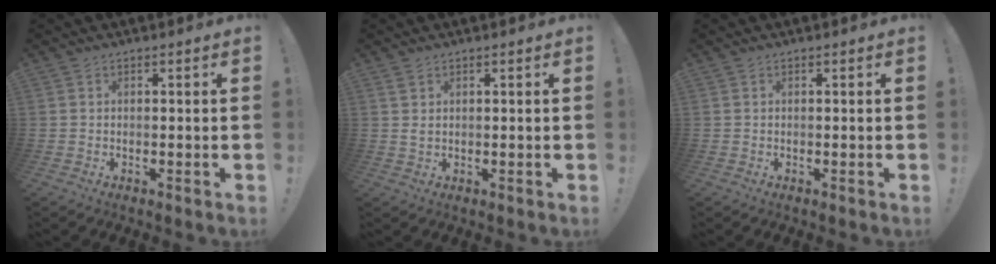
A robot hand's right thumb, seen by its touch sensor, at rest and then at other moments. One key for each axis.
{"total": 1.6, "fx": 1.0, "fy": 0.7, "fz": 1.1, "tx": -0.010, "ty": -0.005, "tz": 0.015}
{"total": 0.0}